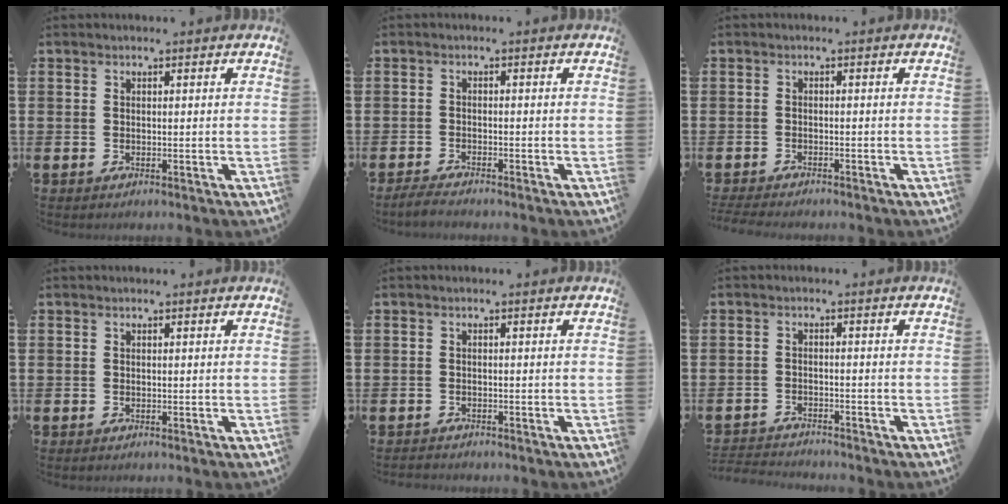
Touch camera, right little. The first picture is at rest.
{"total": 1.6, "force": [-1.4, 0.1, 0.7], "torque": [-0.013, 0.004, -0.028]}
{"total": 1.3, "force": [-1.3, 0.2, 0.2], "torque": [-0.007, 0.003, -0.028]}
{"total": 0.0}
{"total": 0.7, "force": [-0.7, 0.1, -0.1], "torque": [-0.001, -0.001, -0.014]}
{"total": 2.1, "force": [-2.1, 0.0, -0.3], "torque": [-0.001, 0.003, -0.048]}